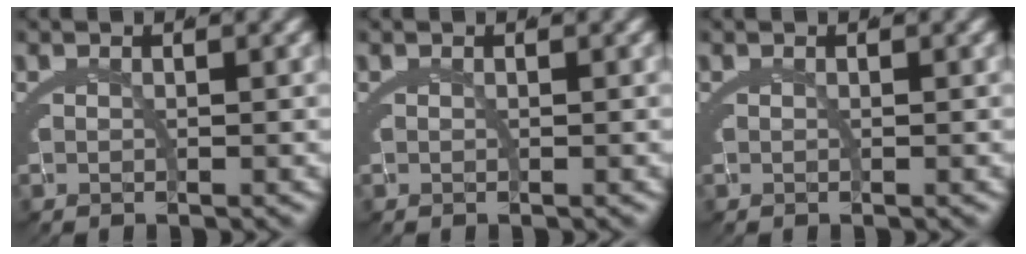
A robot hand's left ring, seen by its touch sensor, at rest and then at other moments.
{"total": 0.0}
{"total": 0.0}